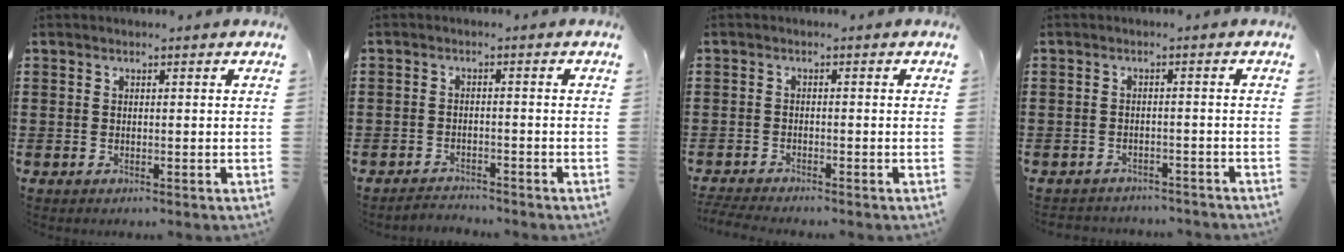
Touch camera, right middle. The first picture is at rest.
{"total": 2.2, "force": [-2.2, 0.3, -0.2], "torque": [-0.004, 0.002, -0.050]}
{"total": 2.1, "force": [-2.1, 0.1, 0.5], "torque": [-0.016, -0.003, -0.045]}
{"total": 2.1, "force": [-2.1, 0.3, -0.1], "torque": [-0.006, -0.001, -0.046]}